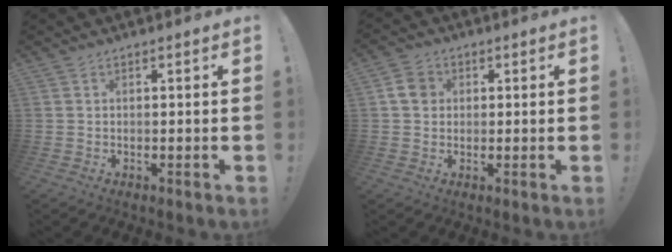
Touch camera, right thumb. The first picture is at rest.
{"total": 5.8, "force": [1.1, 4.9, 2.9], "torque": [-0.039, 0.007, 0.021]}